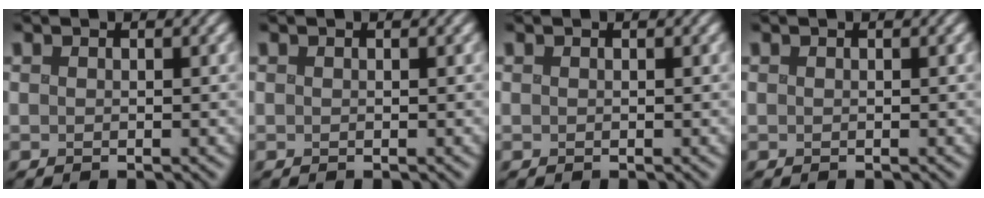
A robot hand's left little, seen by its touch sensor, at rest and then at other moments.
{"total": 0.0}
{"total": 0.0}
{"total": 0.0}